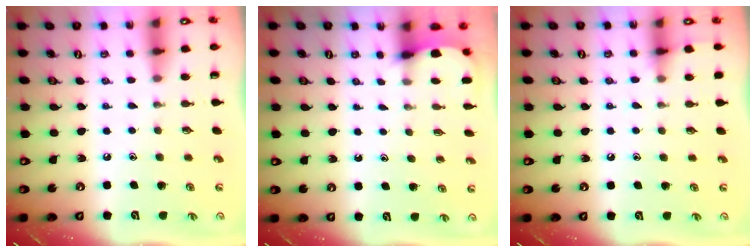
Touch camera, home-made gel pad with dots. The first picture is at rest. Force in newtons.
{"total": 2.6, "press": 2.6, "slide": 0.3}
{"total": 4.7, "press": 4.6, "slide": 0.7}